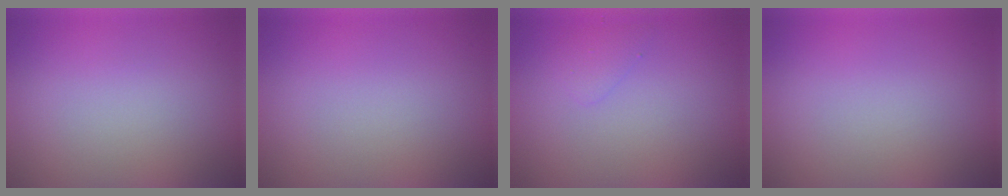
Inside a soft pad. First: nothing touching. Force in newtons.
{"total": 0.0}
{"total": 1.0, "press": 1.0, "slide": 0.1}
{"total": 0.0}